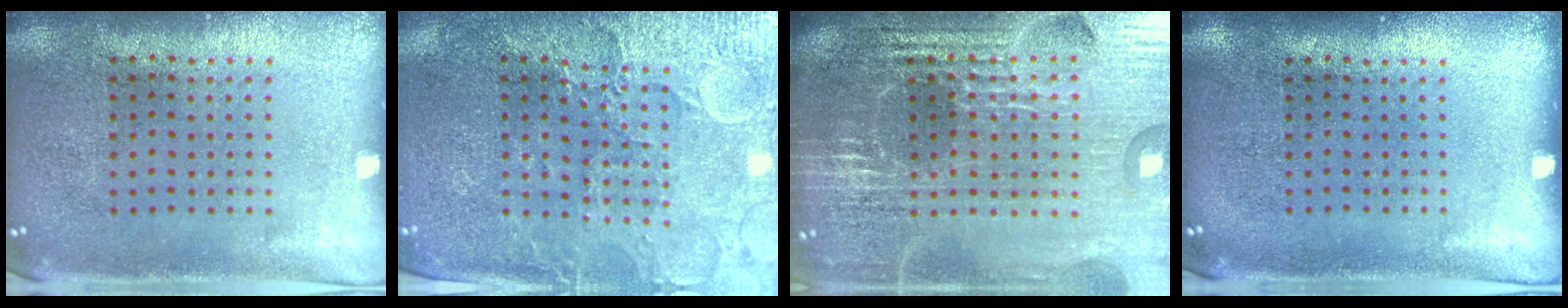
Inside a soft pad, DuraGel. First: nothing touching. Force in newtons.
{"total": 3.3, "press": 3.2, "slide": 0.7}
{"total": 6.3, "press": 5.6, "slide": 2.8}
{"total": 0.0}